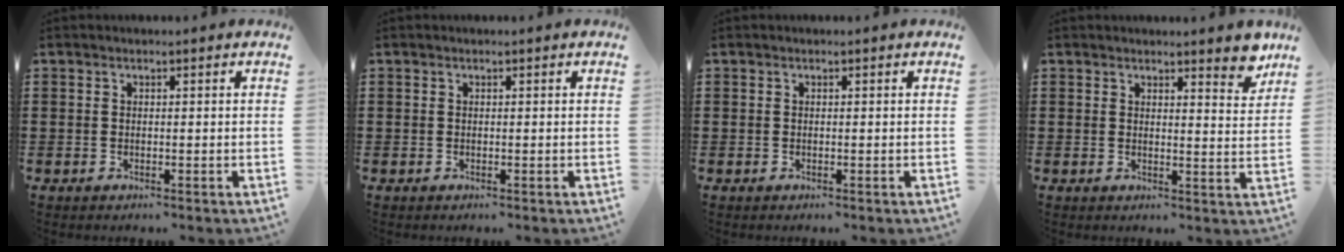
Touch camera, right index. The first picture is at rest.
{"total": 0.0}
{"total": 0.0}
{"total": 4.1, "force": [3.7, 0.6, 1.6], "torque": [-0.017, -0.017, 0.062]}